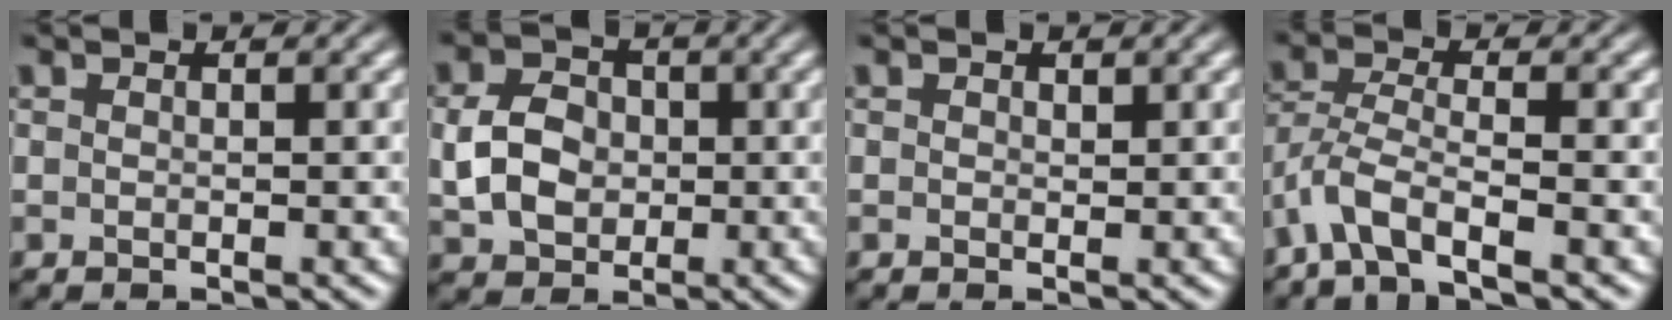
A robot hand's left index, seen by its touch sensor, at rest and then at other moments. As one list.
[{"total": 4.2, "force": [-0.2, 3.5, 2.3], "torque": [-0.055, 0.003, 0.001]}, {"total": 0.0}, {"total": 4.2, "force": [-3.0, 0.9, 2.8], "torque": [-0.066, -0.001, -0.064]}]